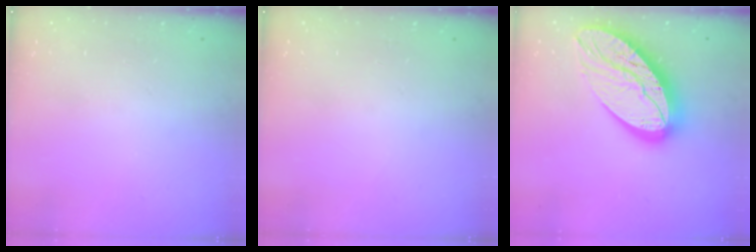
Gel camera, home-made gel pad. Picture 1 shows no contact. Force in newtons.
{"total": 0.0}
{"total": 22.8, "press": 22.7, "slide": 1.6}